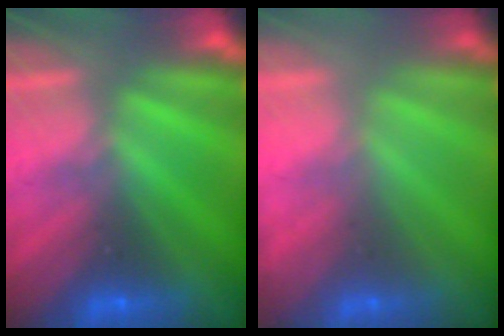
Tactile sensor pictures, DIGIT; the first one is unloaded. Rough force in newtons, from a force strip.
{"total": 2.1}